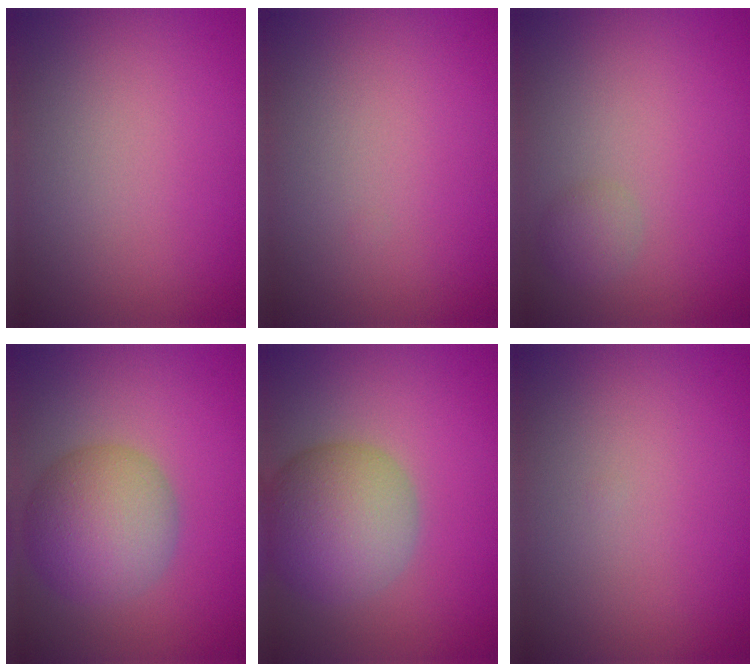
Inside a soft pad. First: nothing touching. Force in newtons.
{"total": 0.0}
{"total": 1.5, "press": 1.5, "slide": 0.1}
{"total": 6.8, "press": 6.8, "slide": 0.3}
{"total": 7.2, "press": 7.2, "slide": 0.5}
{"total": 0.0}